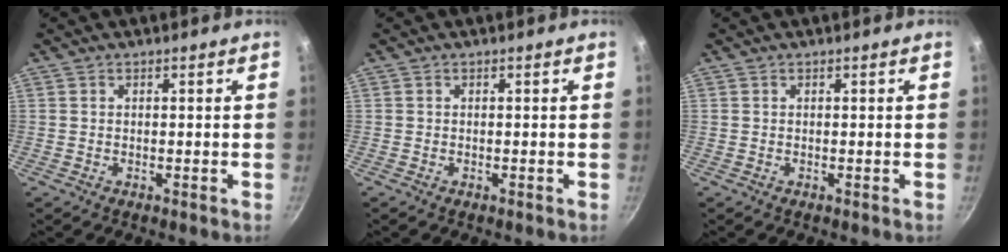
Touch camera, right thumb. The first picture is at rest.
{"total": 0.0}
{"total": 0.0}